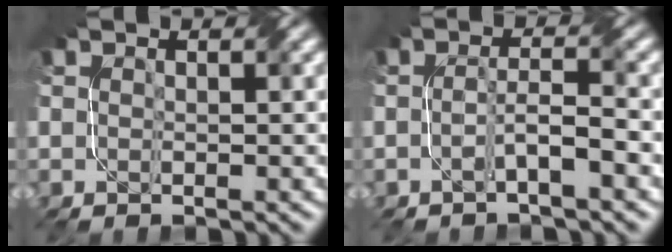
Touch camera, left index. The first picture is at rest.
{"total": 2.5, "force": [-1.2, 0.1, 2.2], "torque": [-0.041, 0.011, -0.027]}